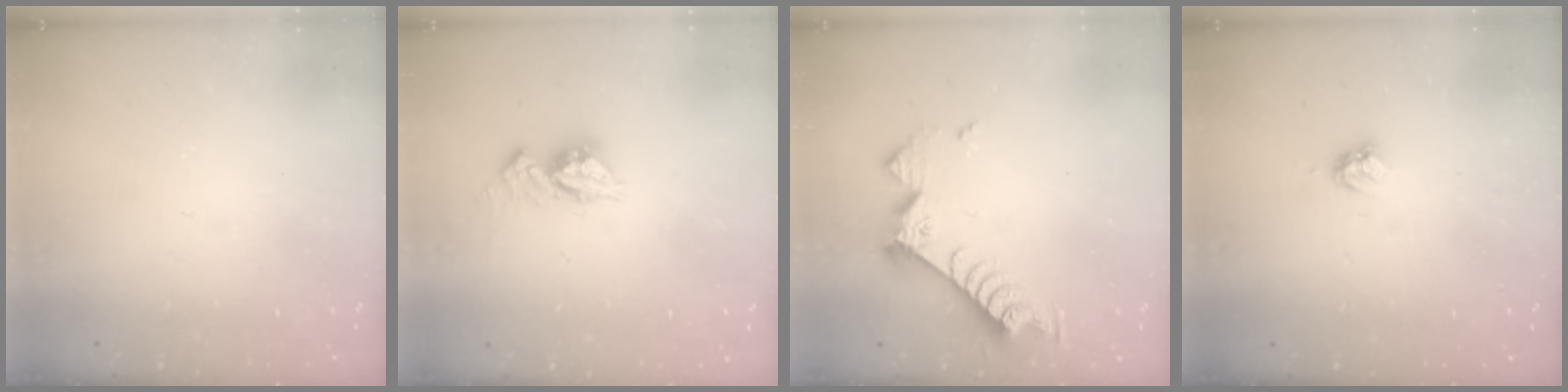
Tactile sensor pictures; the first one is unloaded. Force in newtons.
{"total": 8.3, "press": 8.3, "slide": 0.8}
{"total": 9.6, "press": 9.5, "slide": 0.7}
{"total": 3.5, "press": 3.4, "slide": 0.3}